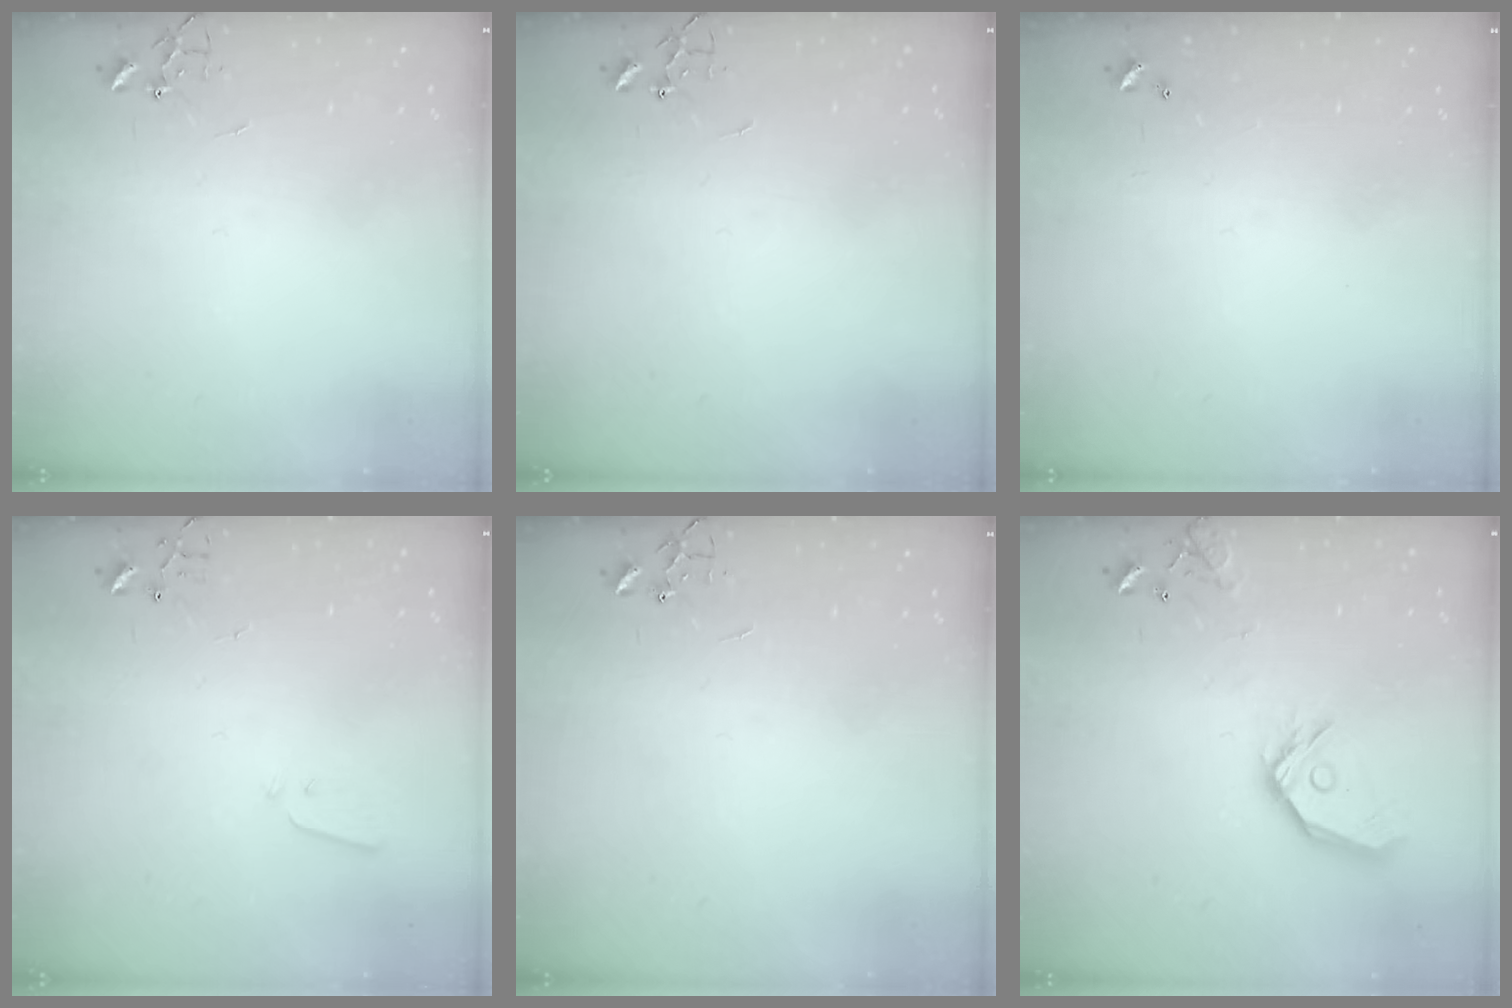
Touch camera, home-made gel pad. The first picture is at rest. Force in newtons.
{"total": 0.0}
{"total": 0.0}
{"total": 2.1, "press": 2.0, "slide": 0.4}
{"total": 0.0}
{"total": 14.2, "press": 14.1, "slide": 2.1}